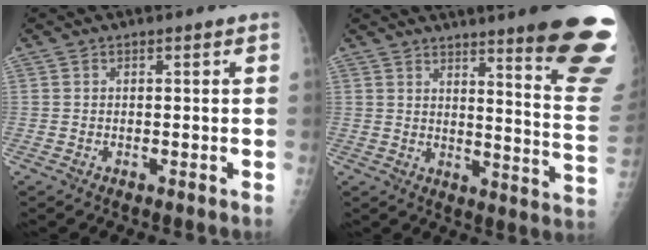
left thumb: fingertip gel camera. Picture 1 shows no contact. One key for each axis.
{"total": 20.8, "fx": 14.5, "fy": 1.8, "fz": 14.7, "tx": -0.163, "ty": -0.109, "tz": 0.179}